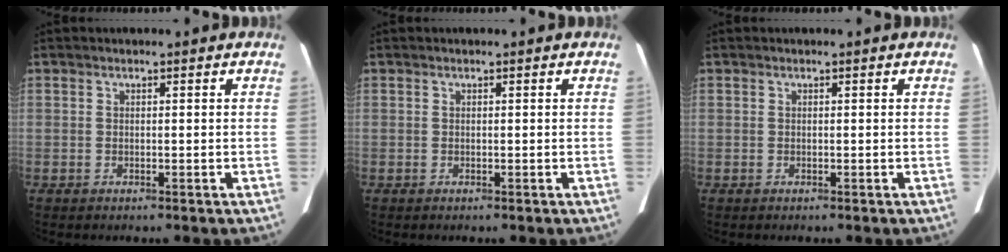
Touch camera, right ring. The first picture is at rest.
{"total": 0.0}
{"total": 0.0}